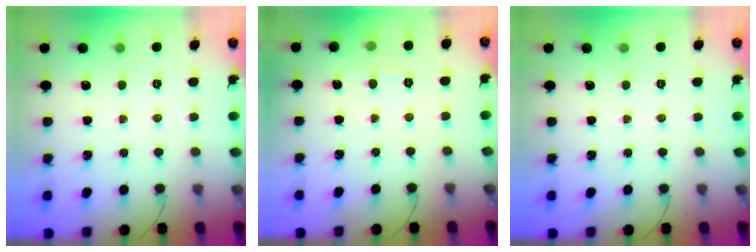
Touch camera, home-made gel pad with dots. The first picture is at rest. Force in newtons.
{"total": 5.0, "press": 4.9, "slide": 1.2}
{"total": 0.0}